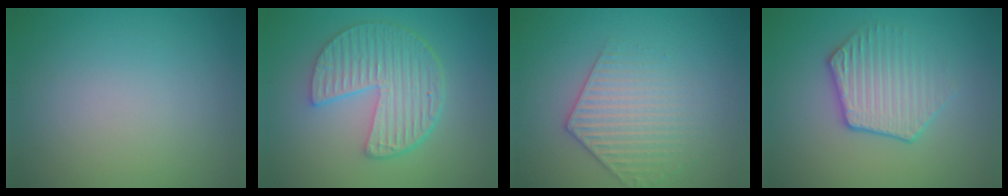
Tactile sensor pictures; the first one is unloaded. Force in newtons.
{"total": 6.2, "press": 4.7, "slide": 4.0}
{"total": 3.1, "press": 2.9, "slide": 1.2}
{"total": 3.5, "press": 3.1, "slide": 1.6}